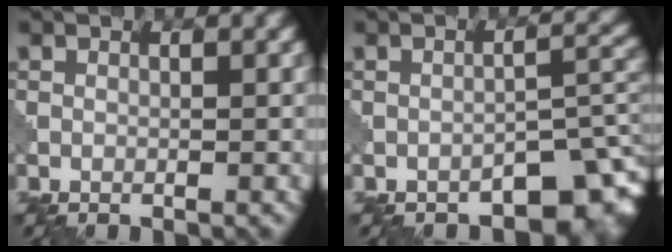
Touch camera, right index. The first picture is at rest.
{"total": 4.8, "force": [-3.0, 2.2, 2.9], "torque": [-0.027, 0.007, -0.038]}